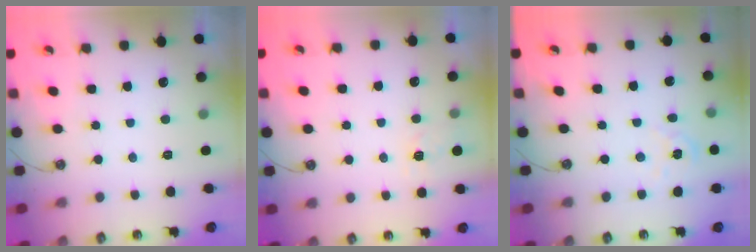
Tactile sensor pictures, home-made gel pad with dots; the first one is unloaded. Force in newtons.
{"total": 3.2, "press": 3.2, "slide": 0.4}
{"total": 2.7, "press": 2.7, "slide": 0.3}